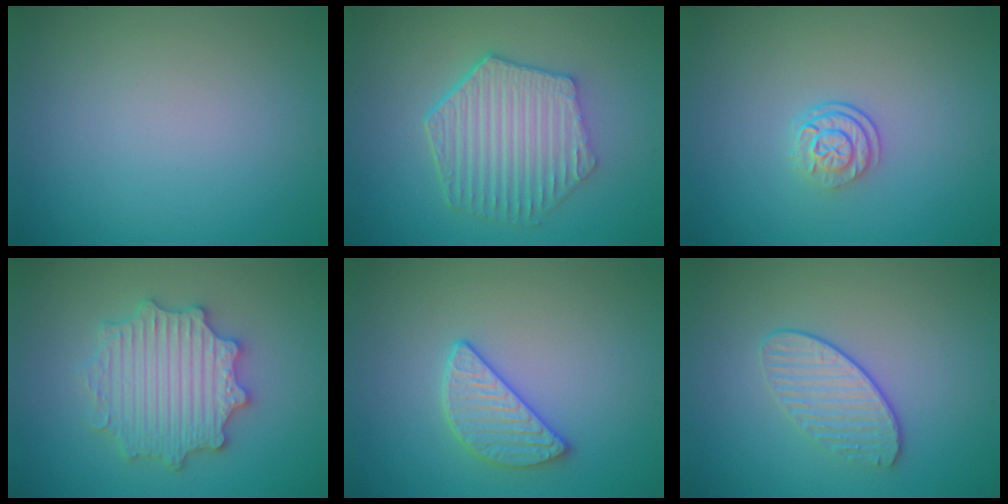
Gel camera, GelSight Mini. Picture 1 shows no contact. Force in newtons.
{"total": 6.1, "press": 4.7, "slide": 3.9}
{"total": 2.5, "press": 1.8, "slide": 1.8}
{"total": 5.6, "press": 5.5, "slide": 1.0}
{"total": 2.8, "press": 2.7, "slide": 0.7}
{"total": 2.2, "press": 1.8, "slide": 1.2}